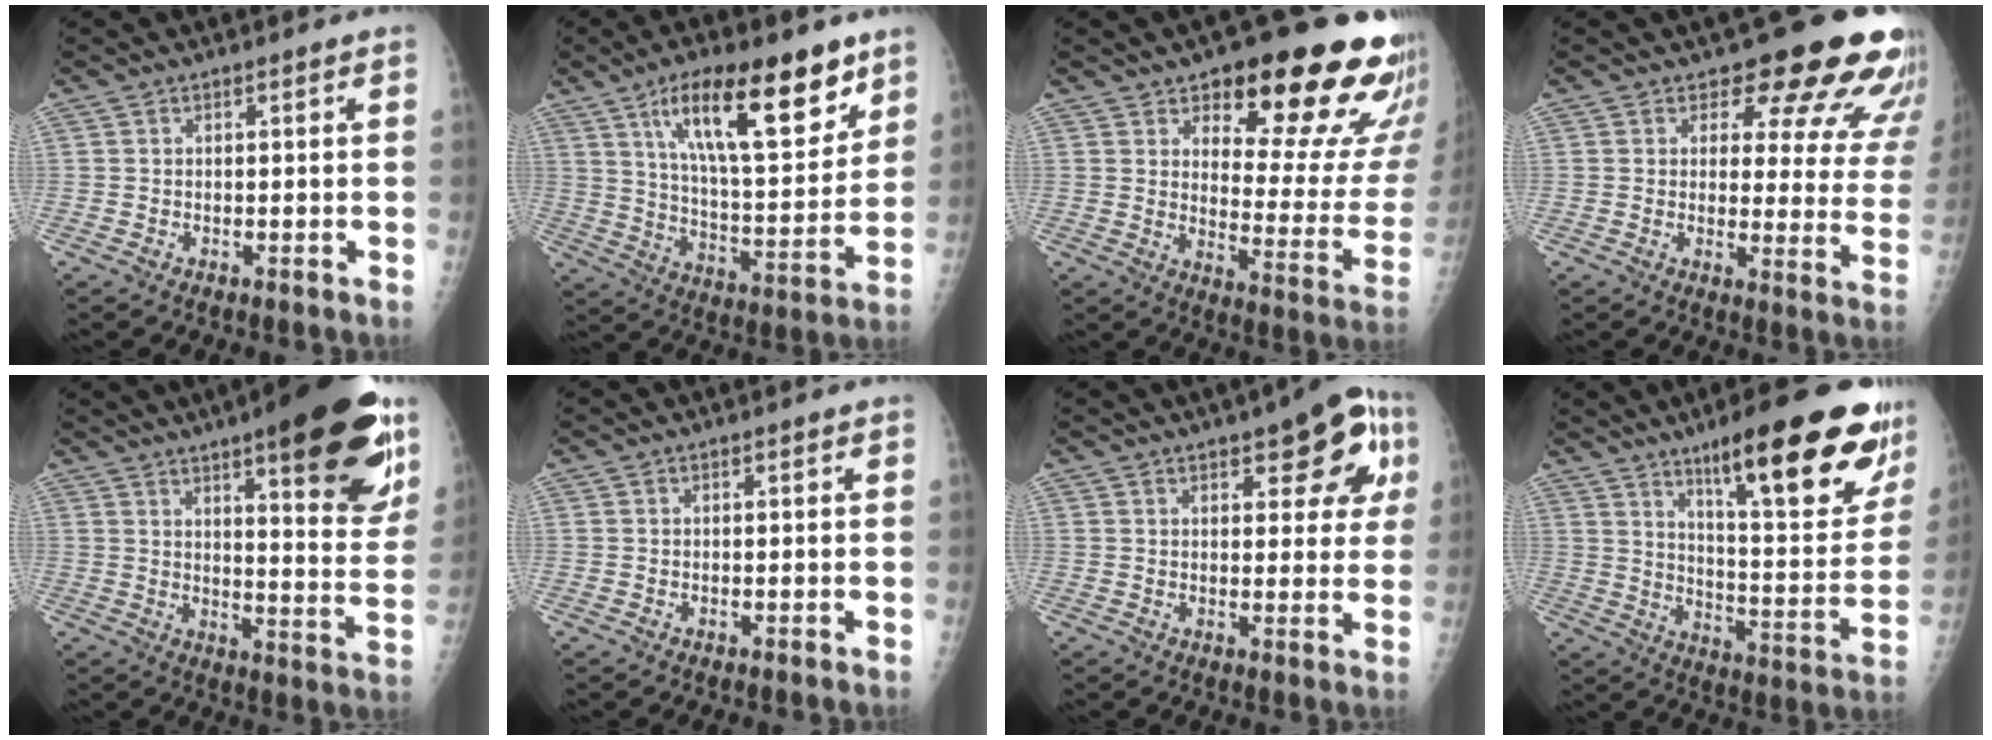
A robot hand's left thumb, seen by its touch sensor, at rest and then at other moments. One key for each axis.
{"total": 21.5, "fx": 12.2, "fy": 7.3, "fz": 16.1, "tx": -0.221, "ty": -0.051, "tz": 0.207}
{"total": 22.7, "fx": 14.6, "fy": 7.7, "fz": 15.5, "tx": -0.150, "ty": -0.088, "tz": 0.189}
{"total": 16.9, "fx": 13.7, "fy": 6.3, "fz": 7.6, "tx": -0.037, "ty": -0.096, "tz": 0.142}
{"total": 23.7, "fx": 13.6, "fy": 6.0, "fz": 18.4, "tx": -0.215, "ty": -0.056, "tz": 0.184}
{"total": 0.0}
{"total": 12.4, "fx": 5.3, "fy": 5.0, "fz": 10.0, "tx": -0.080, "ty": -0.007, "tz": 0.059}
{"total": 25.0, "fx": 15.1, "fy": 5.6, "fz": 19.1, "tx": -0.231, "ty": -0.065, "tz": 0.228}